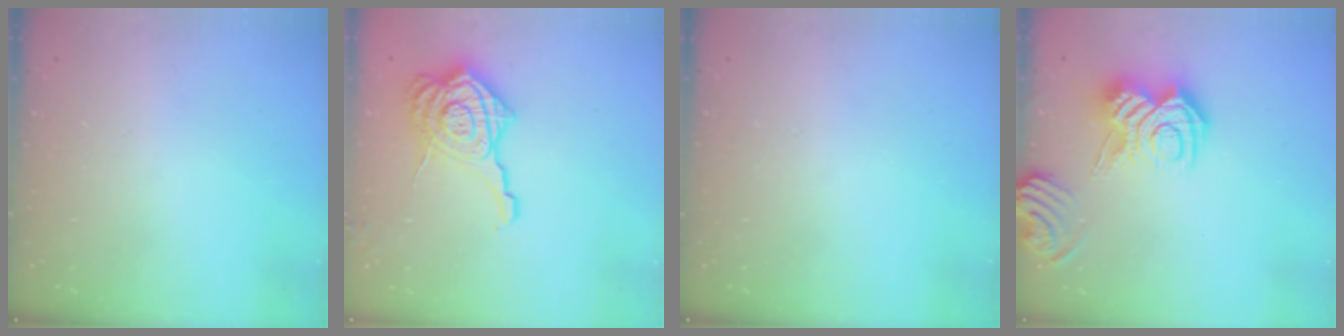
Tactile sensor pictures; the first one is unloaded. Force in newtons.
{"total": 15.8, "press": 15.8, "slide": 1.2}
{"total": 0.0}
{"total": 12.9, "press": 12.9, "slide": 0.6}